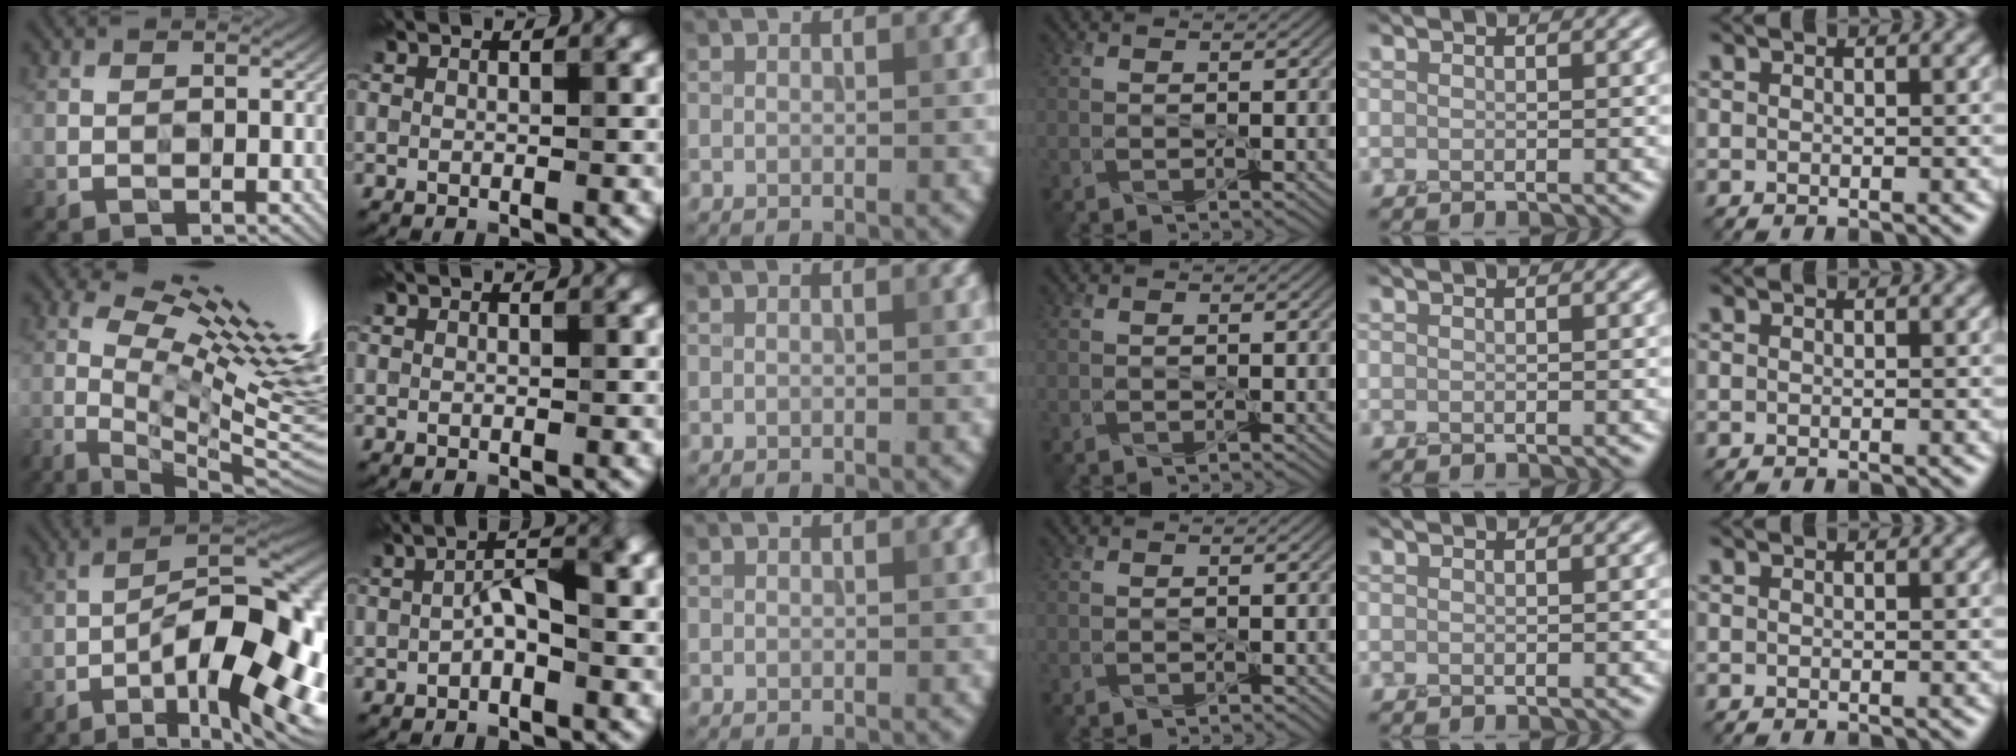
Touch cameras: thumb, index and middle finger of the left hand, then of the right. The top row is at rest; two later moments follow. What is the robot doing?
{"motion": "peel", "object": "tape"}